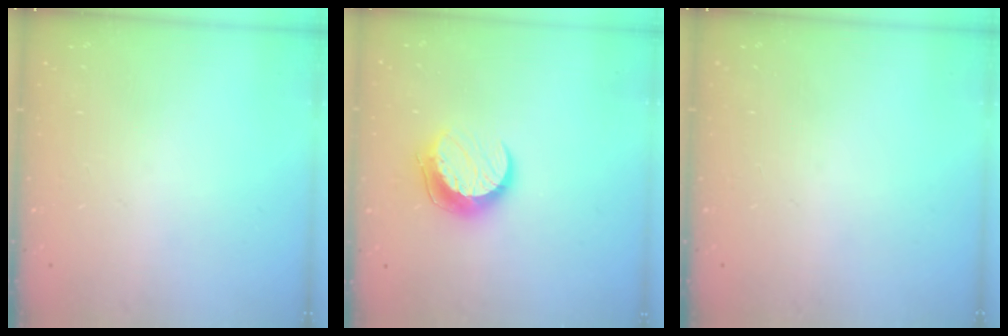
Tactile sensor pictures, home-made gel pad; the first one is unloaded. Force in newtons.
{"total": 10.4, "press": 10.3, "slide": 1.1}
{"total": 0.0}